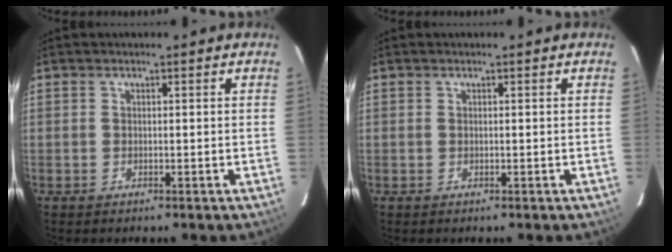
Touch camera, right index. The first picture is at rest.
{"total": 0.0}